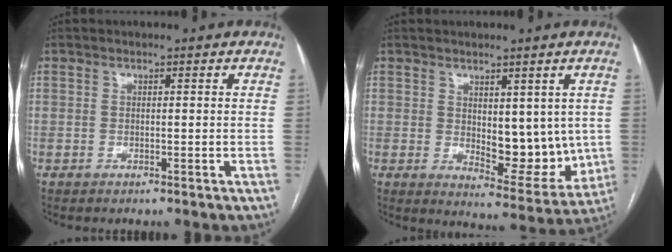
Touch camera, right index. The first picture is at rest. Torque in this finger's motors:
{"motor_torque": [0.01, 0.11, 0.12, 0.02]}